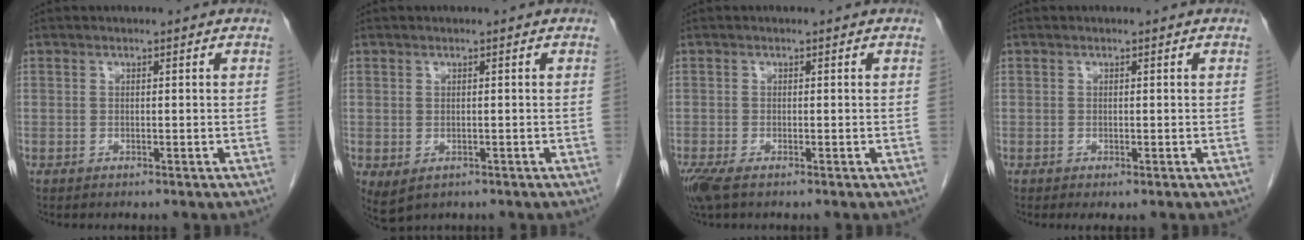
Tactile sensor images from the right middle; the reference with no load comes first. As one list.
[{"total": 3.1, "force": [-1.1, 2.1, 2.0], "torque": [-0.043, -0.011, -0.006]}, {"total": 3.1, "force": [-1.9, 1.0, 2.2], "torque": [-0.050, -0.011, -0.034]}, {"total": 0.8, "force": [-0.4, 0.3, 0.7], "torque": [-0.009, -0.004, -0.001]}]